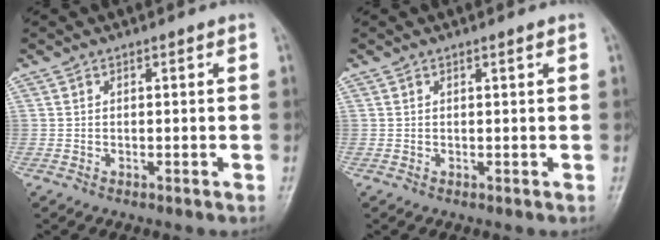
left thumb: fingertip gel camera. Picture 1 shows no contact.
{"total": 0.5, "force": [0.3, 0.0, 0.4], "torque": [-0.010, -0.001, 0.007]}